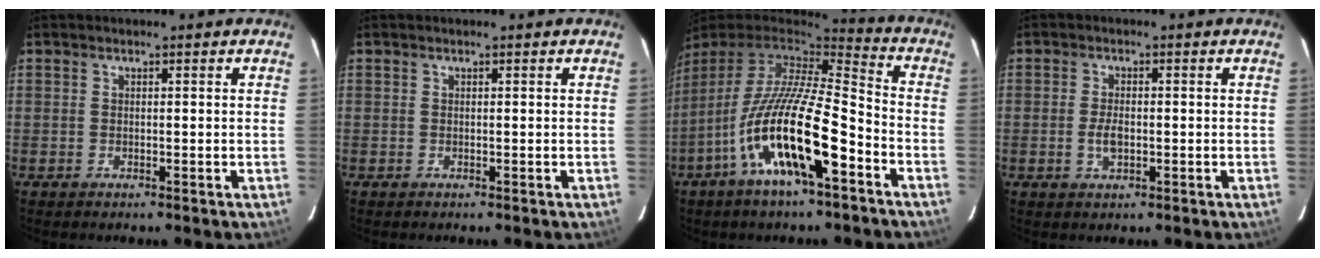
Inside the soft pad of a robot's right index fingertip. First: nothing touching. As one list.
[{"total": 0.0}, {"total": 19.6, "force": [-8.9, 4.5, 16.9], "torque": [-0.308, -0.036, -0.171]}, {"total": 3.3, "force": [-0.7, 1.7, 2.7], "torque": [-0.055, -0.001, -0.012]}]